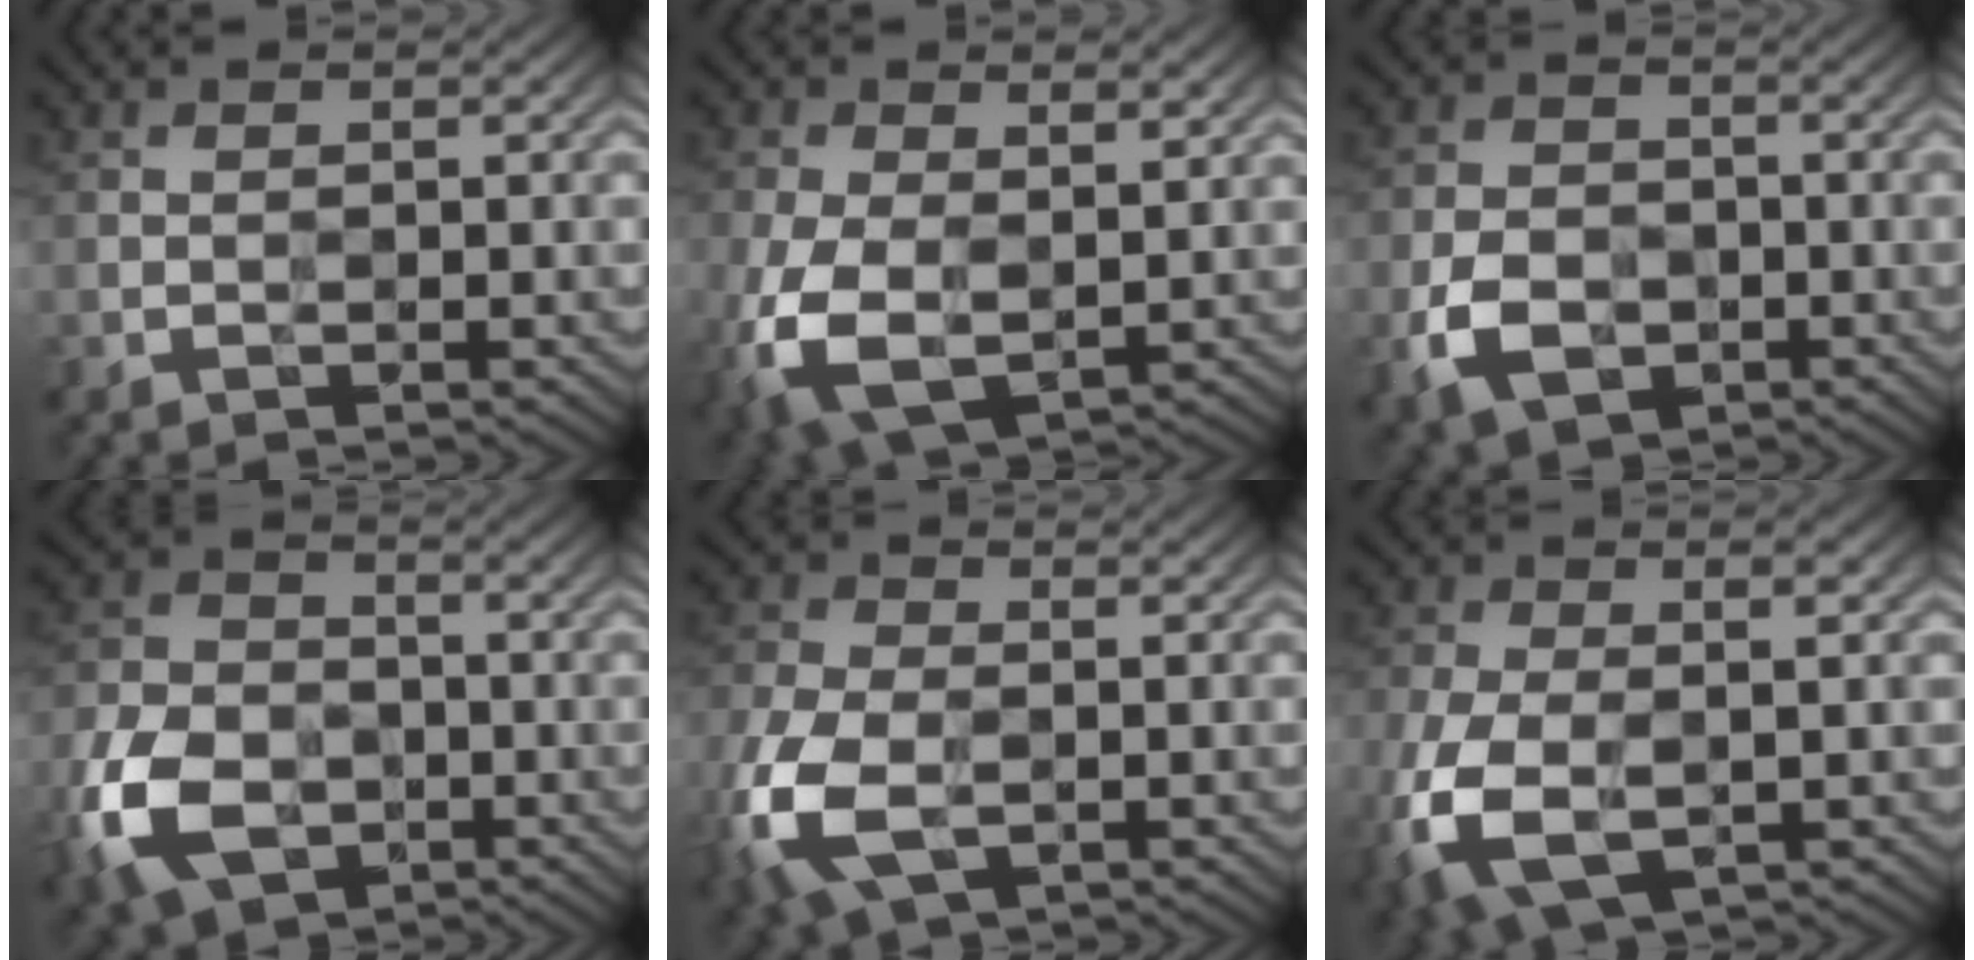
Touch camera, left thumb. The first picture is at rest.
{"total": 11.0, "force": [-1.5, 6.8, 8.5], "torque": [-0.229, -0.027, -0.023]}
{"total": 6.4, "force": [-2.7, 4.4, 3.8], "torque": [-0.087, -0.009, -0.056]}
{"total": 11.3, "force": [-4.9, 7.6, 6.8], "torque": [-0.179, -0.023, -0.103]}
{"total": 11.0, "force": [-3.7, 6.5, 8.1], "torque": [-0.229, -0.025, -0.072]}
{"total": 11.9, "force": [-3.5, 6.4, 9.3], "torque": [-0.241, -0.037, -0.049]}